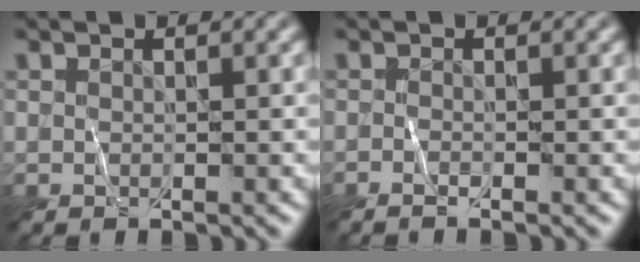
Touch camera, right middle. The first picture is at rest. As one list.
[{"total": 0.7, "force": [-0.5, 0.1, 0.6], "torque": [-0.010, -0.002, -0.010]}]